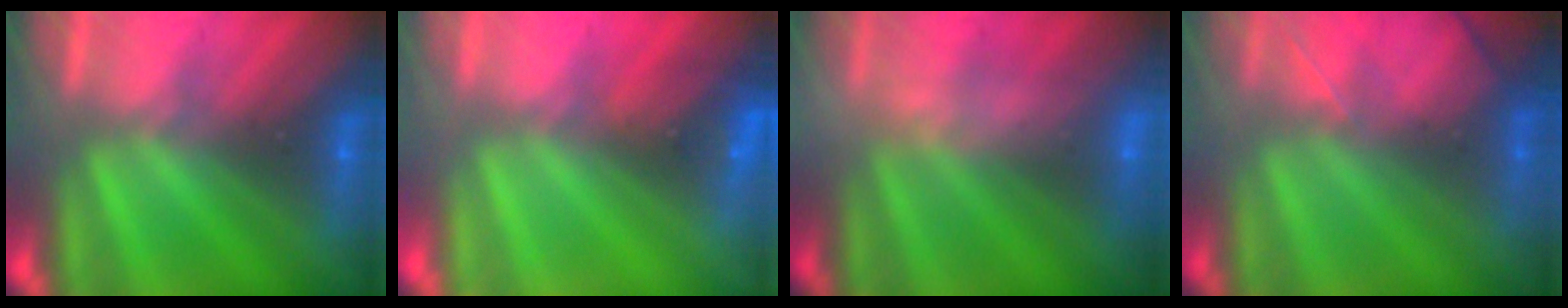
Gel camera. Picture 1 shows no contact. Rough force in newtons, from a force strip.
{"total": 2.5}
{"total": 2.4}
{"total": 2.0}